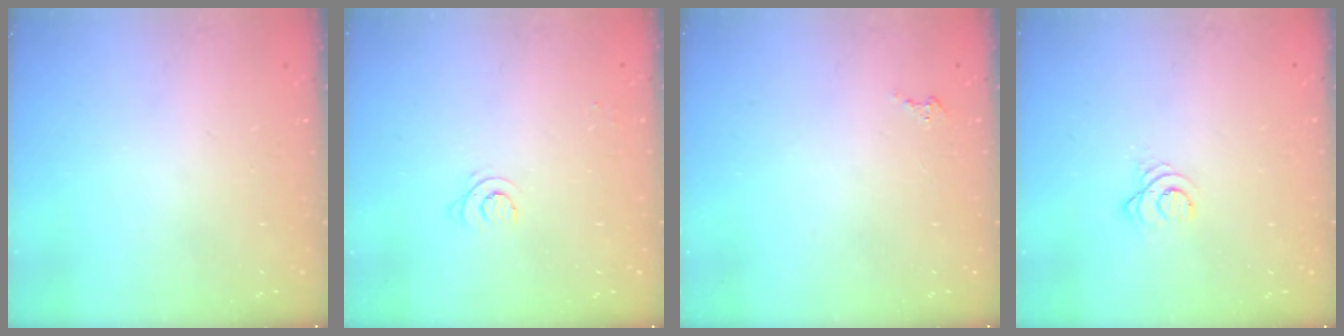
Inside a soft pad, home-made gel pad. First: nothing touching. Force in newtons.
{"total": 3.6, "press": 3.6, "slide": 0.6}
{"total": 1.7, "press": 1.7, "slide": 0.1}
{"total": 2.2, "press": 2.2, "slide": 0.3}